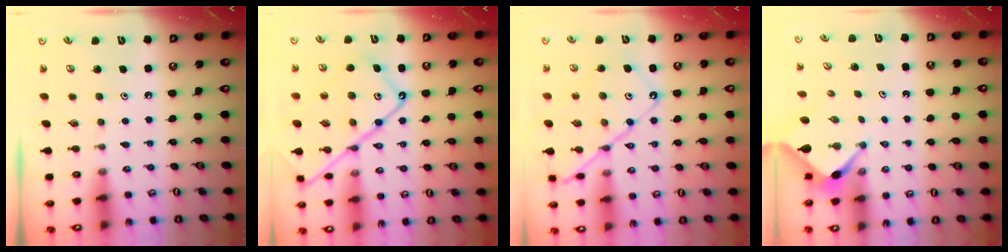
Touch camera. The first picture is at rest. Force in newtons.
{"total": 17.1, "press": 17.1, "slide": 1.5}
{"total": 13.5, "press": 13.4, "slide": 1.4}
{"total": 2.2, "press": 2.2, "slide": 0.3}